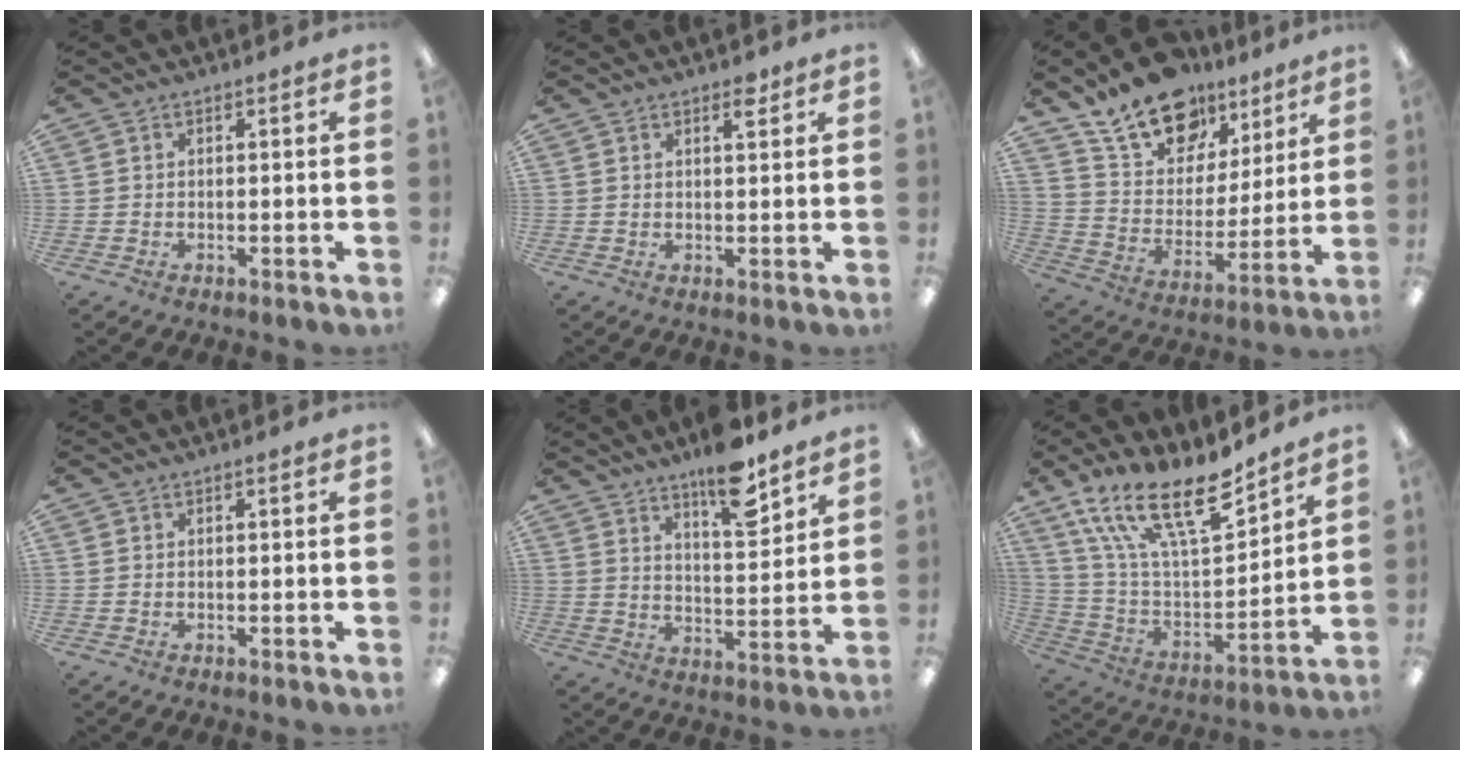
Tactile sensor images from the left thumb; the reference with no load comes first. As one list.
[{"total": 2.4, "force": [1.9, 0.7, 1.3], "torque": [-0.006, -0.009, 0.029]}, {"total": 17.3, "force": [12.9, 9.8, 6.0], "torque": [-0.110, -0.085, 0.238]}, {"total": 0.0}, {"total": 9.7, "force": [7.4, 3.2, 5.4], "torque": [-0.069, -0.046, 0.124]}, {"total": 21.2, "force": [15.2, 6.6, 13.2], "torque": [-0.243, -0.097, 0.265]}]